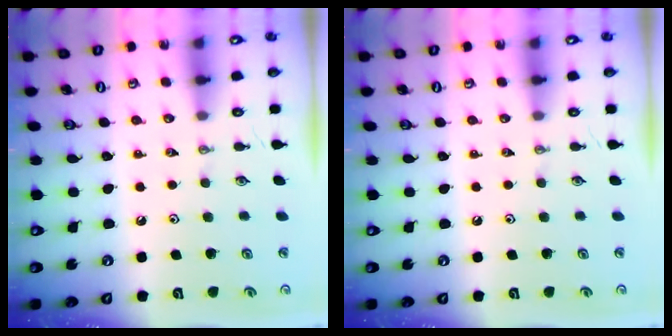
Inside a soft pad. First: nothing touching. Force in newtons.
{"total": 0.0}